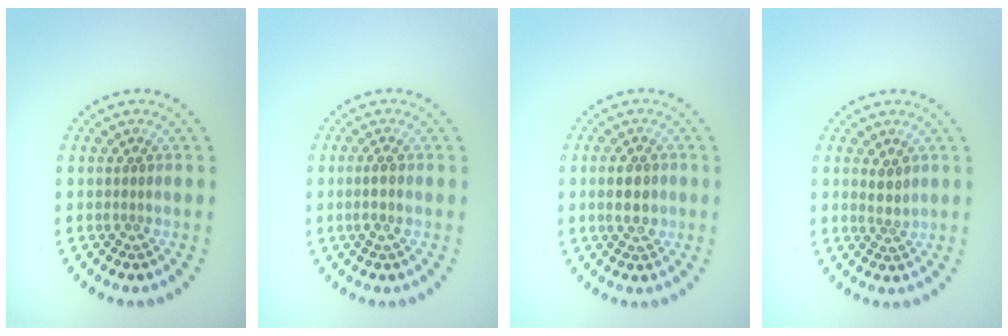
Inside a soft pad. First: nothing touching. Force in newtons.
{"total": 1.5, "press": 1.2, "slide": 0.9}
{"total": 2.8, "press": 2.8, "slide": 0.0}
{"total": 1.4, "press": 1.2, "slide": 0.8}